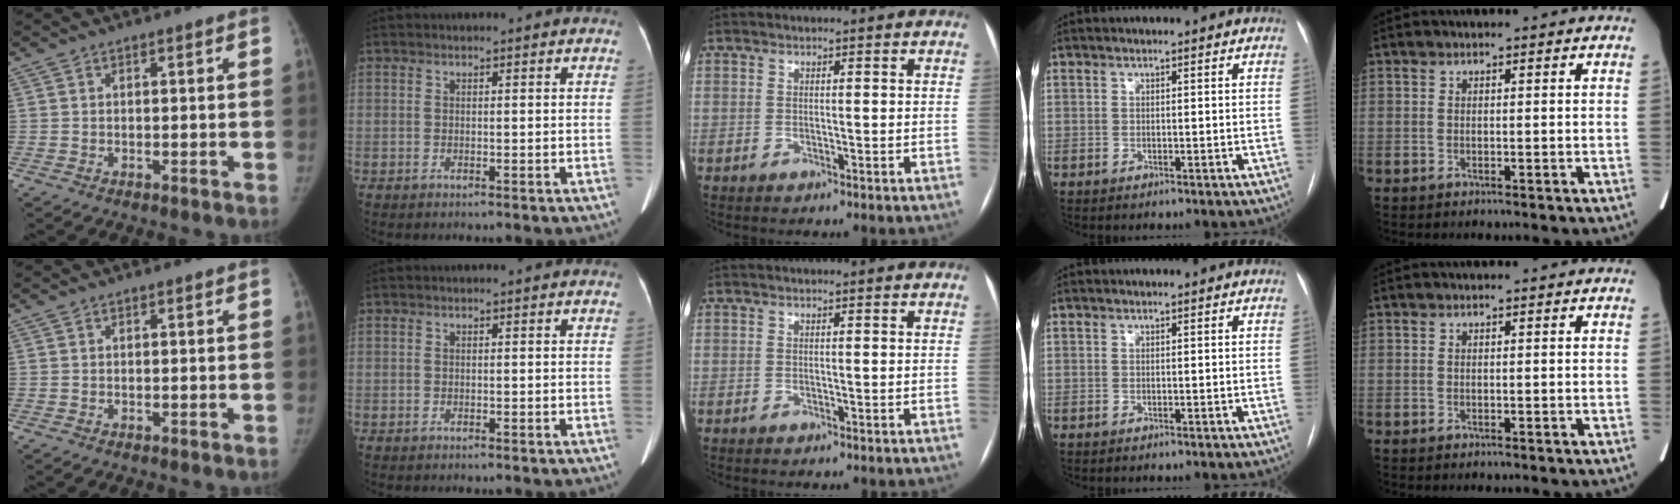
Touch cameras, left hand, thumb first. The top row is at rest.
{}